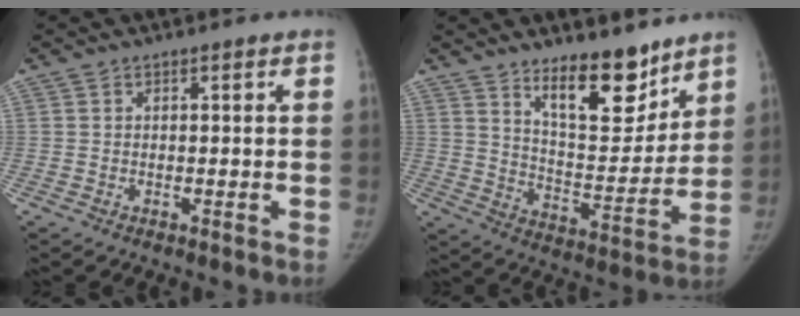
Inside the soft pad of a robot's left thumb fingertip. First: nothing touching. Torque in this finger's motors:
{"motor_torque": [1.86, 0.64, 1.15, -1.35, 0.23]}